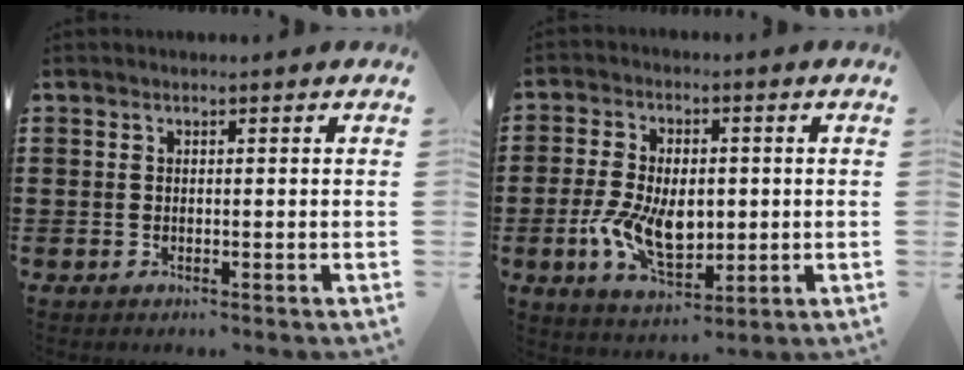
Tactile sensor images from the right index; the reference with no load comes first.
{"total": 9.6, "force": [-1.2, 5.7, 7.7], "torque": [-0.161, 0.004, -0.023]}